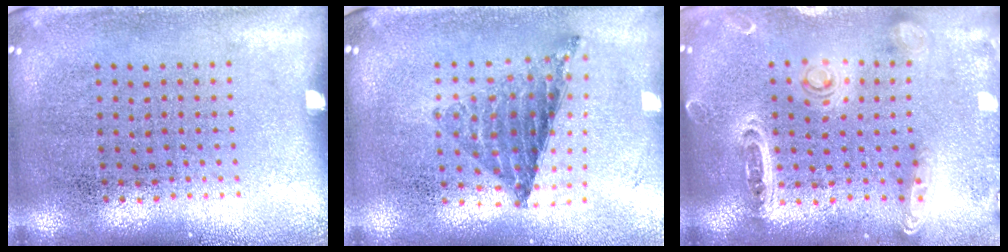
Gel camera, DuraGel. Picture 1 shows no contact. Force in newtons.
{"total": 0.8, "press": 0.8, "slide": 0.0}
{"total": 1.3, "press": 1.3, "slide": 0.2}